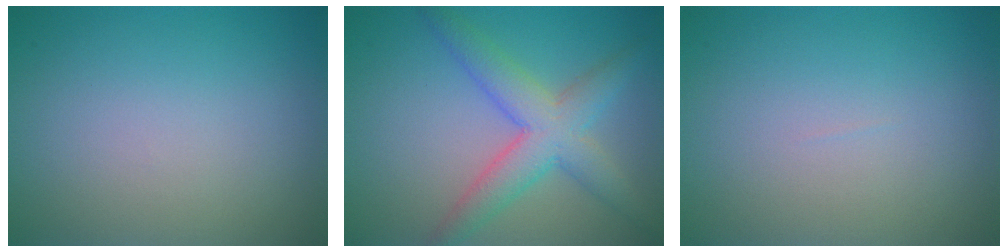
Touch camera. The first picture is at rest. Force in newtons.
{"total": 5.3, "press": 5.3, "slide": 0.1}
{"total": 0.0}